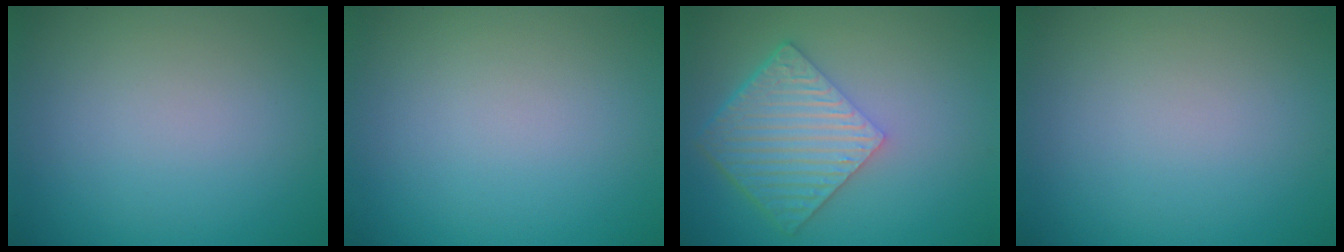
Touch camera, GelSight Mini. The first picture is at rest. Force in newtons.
{"total": 0.0}
{"total": 6.4, "press": 4.6, "slide": 4.5}
{"total": 0.0}